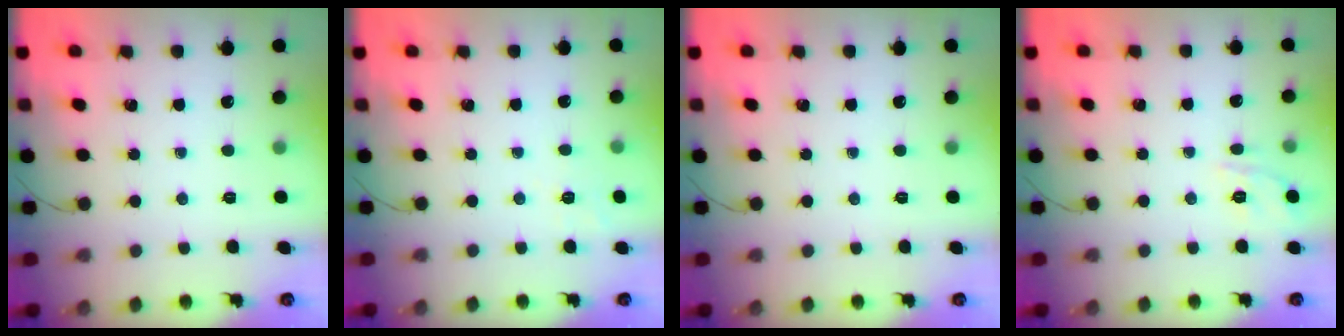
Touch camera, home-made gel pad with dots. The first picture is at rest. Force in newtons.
{"total": 4.1, "press": 3.7, "slide": 1.8}
{"total": 0.0}
{"total": 9.7, "press": 9.6, "slide": 1.6}